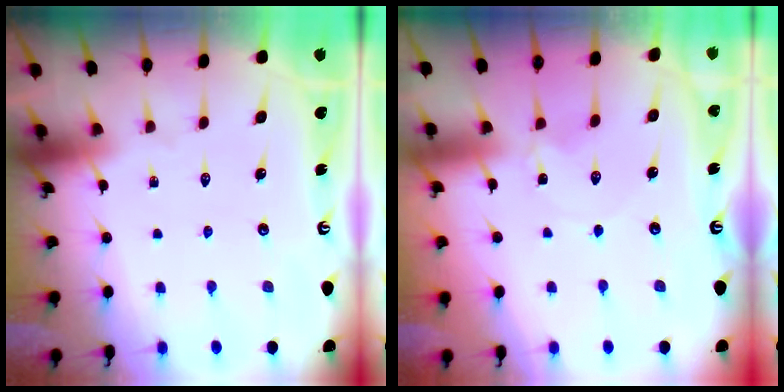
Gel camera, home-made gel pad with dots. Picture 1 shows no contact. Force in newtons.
{"total": 1.0, "press": 1.0, "slide": 0.1}